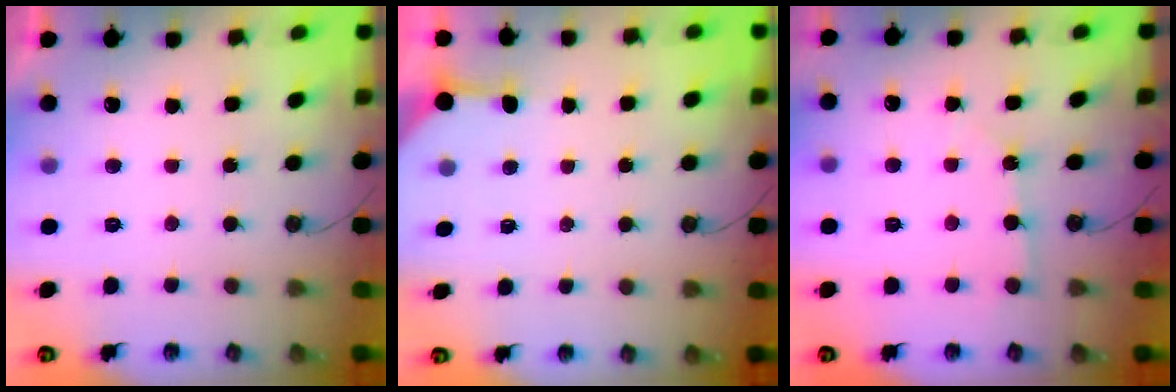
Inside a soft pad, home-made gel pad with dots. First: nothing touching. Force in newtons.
{"total": 2.7, "press": 2.7, "slide": 0.4}
{"total": 2.8, "press": 2.8, "slide": 0.2}